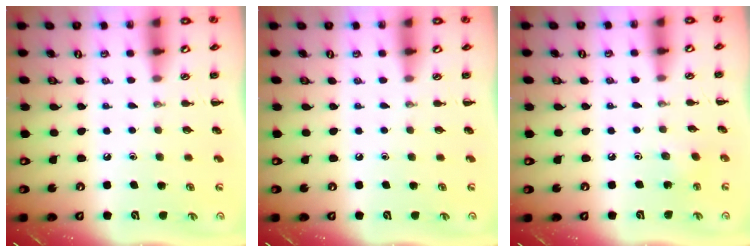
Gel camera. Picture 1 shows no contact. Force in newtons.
{"total": 0.0}
{"total": 2.4, "press": 2.3, "slide": 0.8}